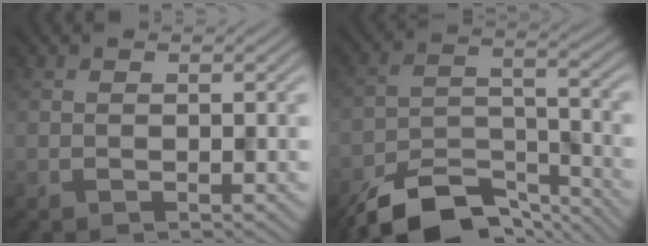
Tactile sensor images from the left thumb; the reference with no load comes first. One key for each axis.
{"total": 11.7, "fx": -9.5, "fy": 4.4, "fz": 5.4, "tx": -0.096, "ty": -0.008, "tz": -0.167}